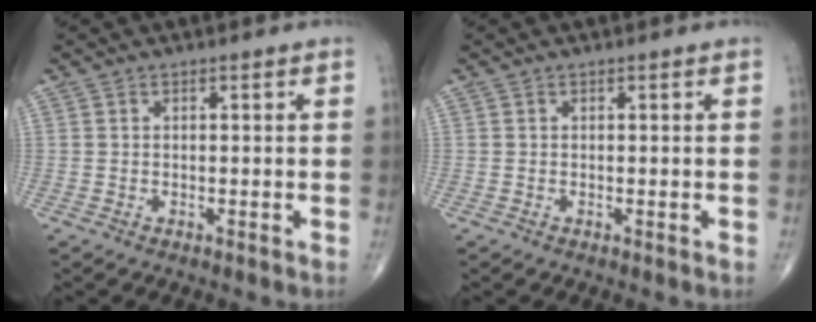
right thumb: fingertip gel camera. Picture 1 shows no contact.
{"total": 0.0}